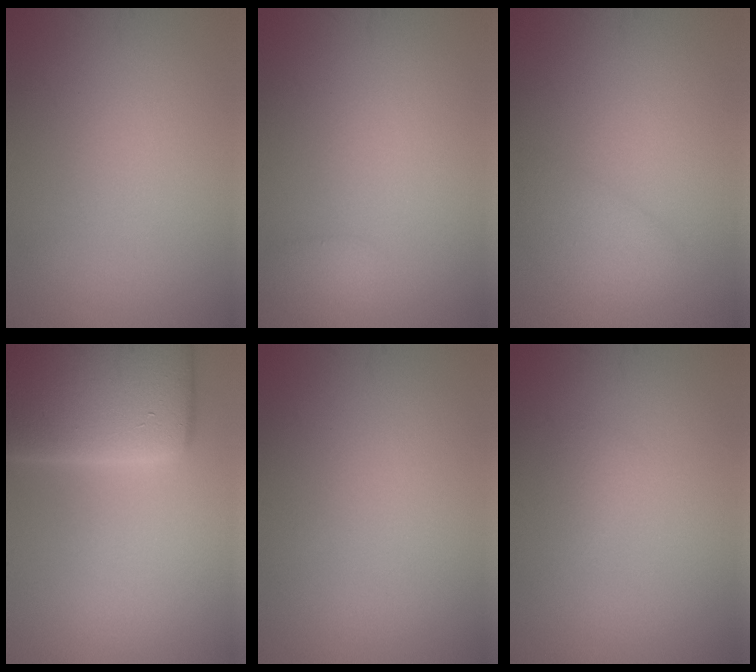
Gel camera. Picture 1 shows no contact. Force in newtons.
{"total": 1.3, "press": 1.3, "slide": 0.0}
{"total": 2.0, "press": 2.0, "slide": 0.2}
{"total": 15.0, "press": 14.9, "slide": 1.1}
{"total": 0.0}
{"total": 0.9, "press": 0.9, "slide": 0.1}